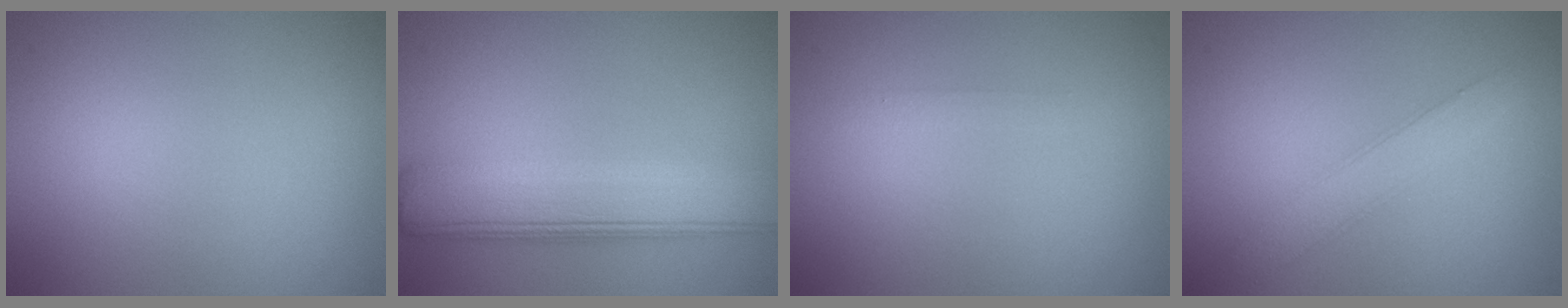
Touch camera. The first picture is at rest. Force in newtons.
{"total": 7.4, "press": 7.3, "slide": 0.5}
{"total": 0.6, "press": 0.6, "slide": 0.0}
{"total": 2.6, "press": 2.6, "slide": 0.1}